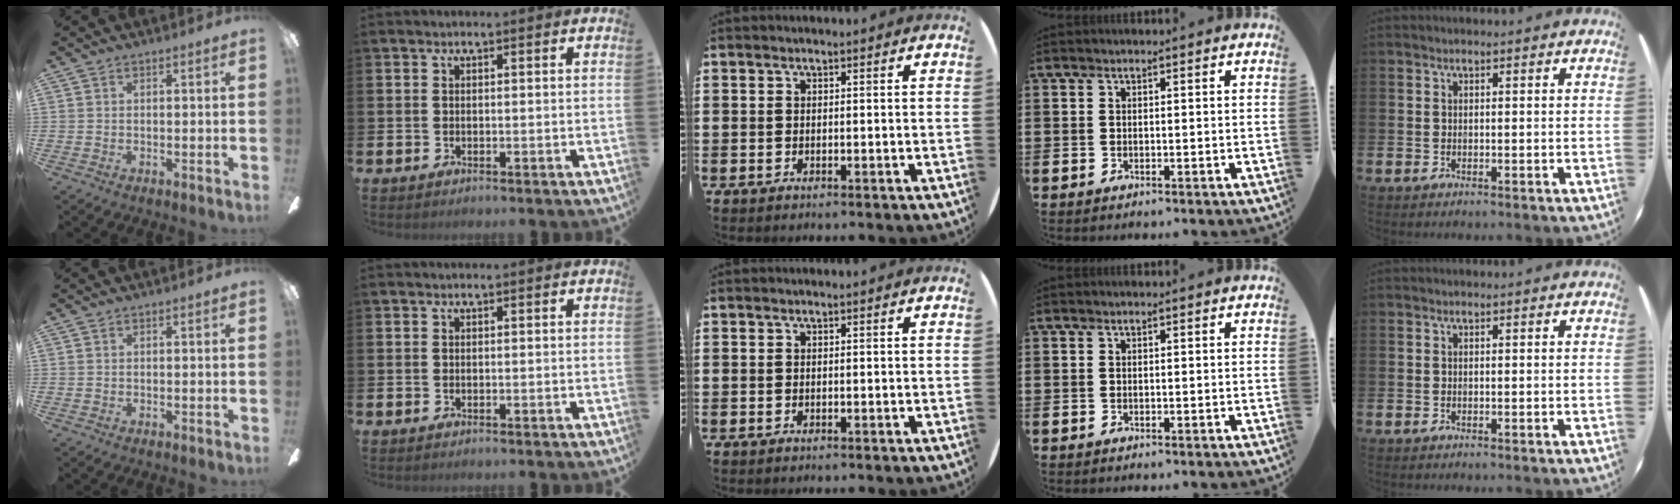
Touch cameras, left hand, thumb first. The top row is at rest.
{}